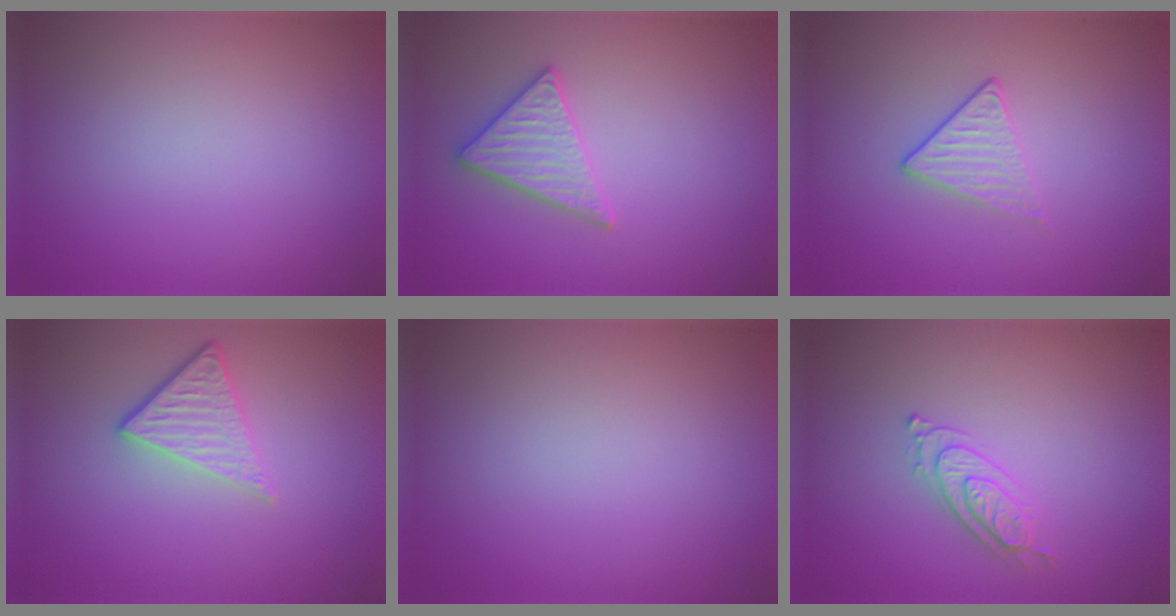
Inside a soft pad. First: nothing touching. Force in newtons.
{"total": 3.0, "press": 3.0, "slide": 0.2}
{"total": 1.7, "press": 1.4, "slide": 1.0}
{"total": 3.6, "press": 2.7, "slide": 2.3}
{"total": 0.0}
{"total": 2.2, "press": 2.2, "slide": 0.4}